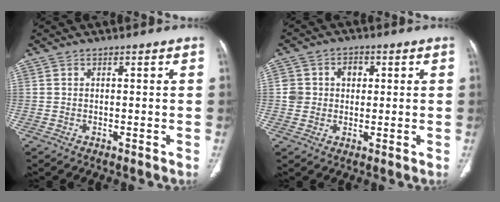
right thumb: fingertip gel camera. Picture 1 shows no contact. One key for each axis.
{"total": 5.7, "fx": 1.0, "fy": 5.0, "fz": 2.5, "tx": -0.013, "ty": 0.008, "tz": 0.018}